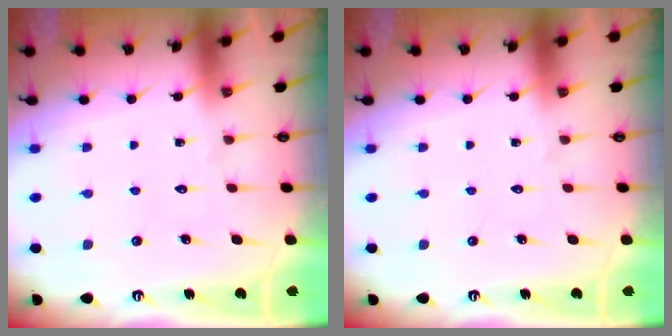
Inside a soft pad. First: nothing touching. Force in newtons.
{"total": 0.0}